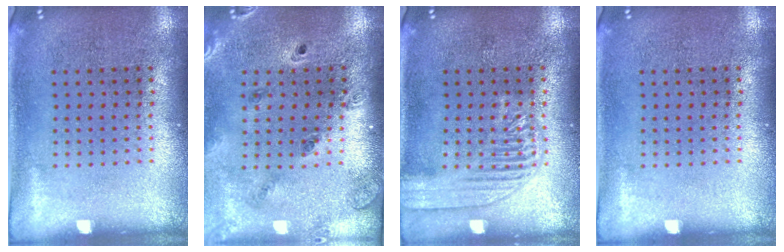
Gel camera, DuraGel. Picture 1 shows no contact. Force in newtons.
{"total": 1.3, "press": 1.3, "slide": 0.2}
{"total": 2.5, "press": 2.5, "slide": 0.3}
{"total": 0.0}